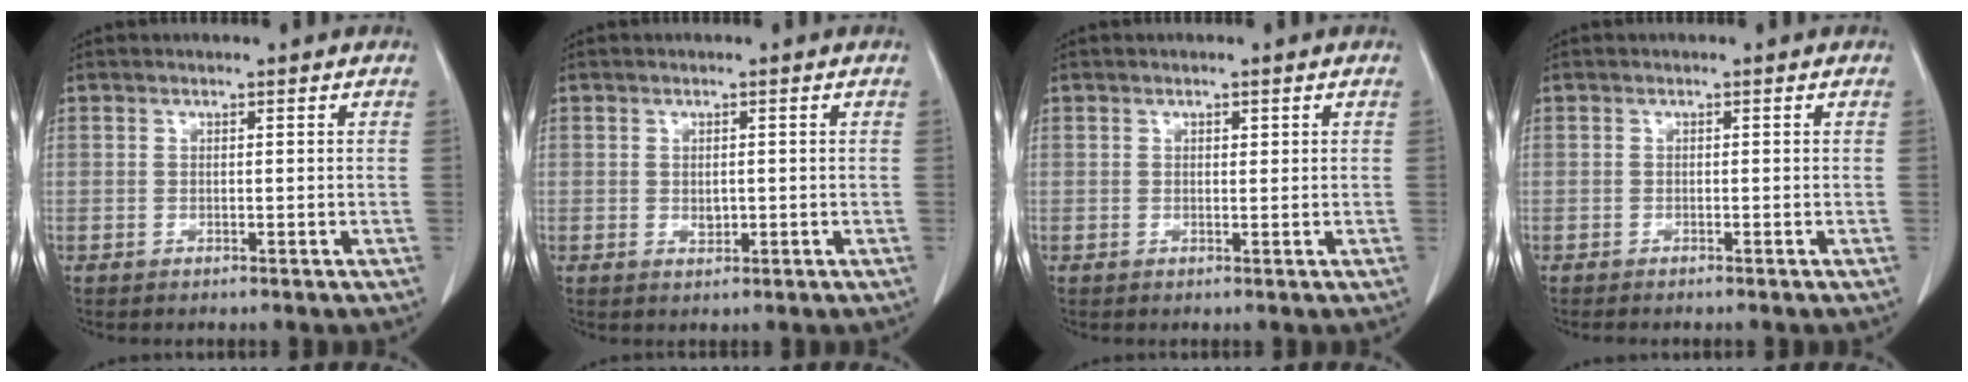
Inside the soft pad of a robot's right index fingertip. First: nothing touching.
{"total": 1.4, "force": [-0.1, 0.9, 1.1], "torque": [-0.018, -0.002, 0.003]}
{"total": 0.8, "force": [0.4, 0.5, 0.6], "torque": [-0.007, -0.002, 0.006]}
{"total": 1.7, "force": [-1.5, 0.1, 0.8], "torque": [-0.012, -0.002, -0.017]}